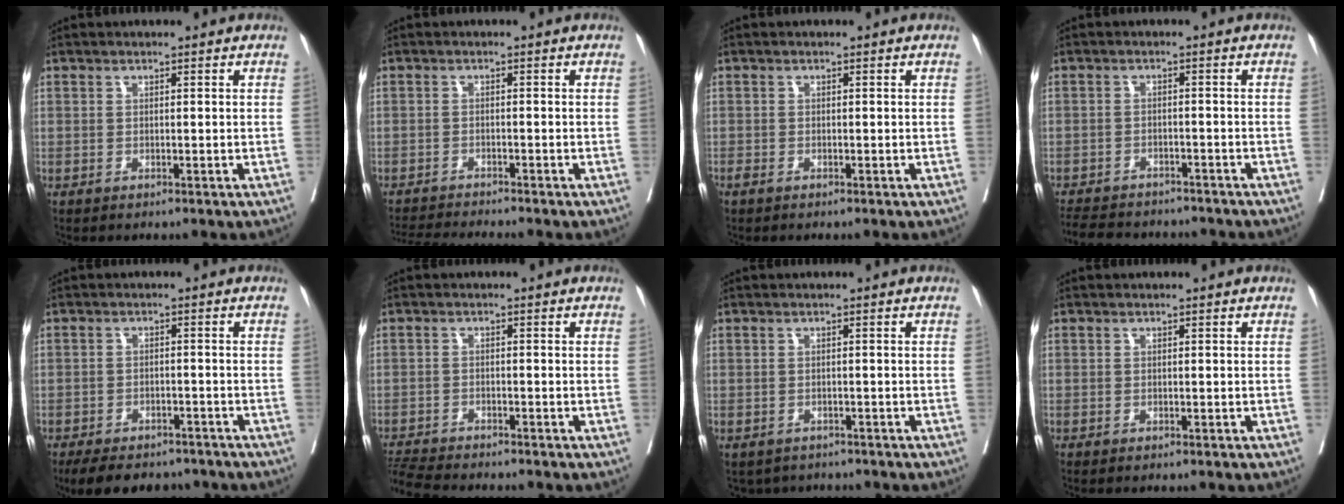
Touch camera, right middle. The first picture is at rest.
{"total": 5.9, "force": [-5.6, -1.0, 1.6], "torque": [-0.024, -0.018, -0.094]}
{"total": 0.5, "force": [-0.4, 0.2, 0.2], "torque": [-0.011, -0.002, -0.011]}
{"total": 13.0, "force": [-11.6, 3.7, 4.4], "torque": [-0.098, -0.005, -0.155]}
{"total": 10.6, "force": [-8.9, 4.5, 3.7], "torque": [-0.060, -0.005, -0.120]}
{"total": 6.7, "force": [-6.4, 0.0, 1.9], "torque": [-0.036, -0.019, -0.111]}
{"total": 4.1, "force": [-3.6, 2.0, 0.3], "torque": [-0.001, 0.001, -0.047]}
{"total": 0.9, "force": [-0.8, 0.1, 0.4], "torque": [-0.009, -0.003, -0.011]}